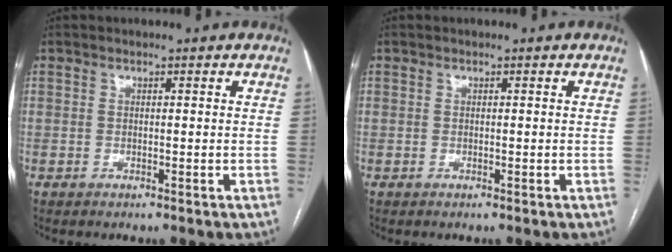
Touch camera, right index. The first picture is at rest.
{"total": 0.0}